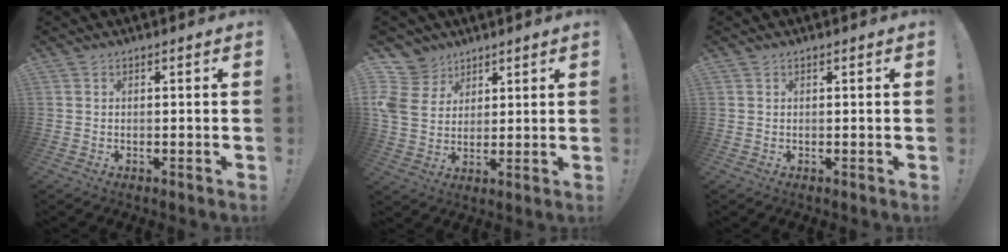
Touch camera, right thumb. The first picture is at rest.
{"total": 10.1, "force": [4.4, 8.4, 3.3], "torque": [-0.070, -0.026, 0.091]}
{"total": 0.0}